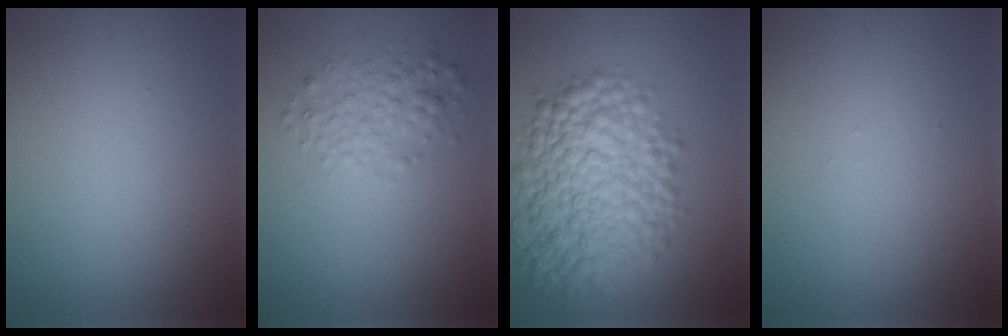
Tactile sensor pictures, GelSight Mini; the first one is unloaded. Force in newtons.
{"total": 2.6, "press": 2.6, "slide": 0.0}
{"total": 9.8, "press": 9.8, "slide": 0.2}
{"total": 0.0}